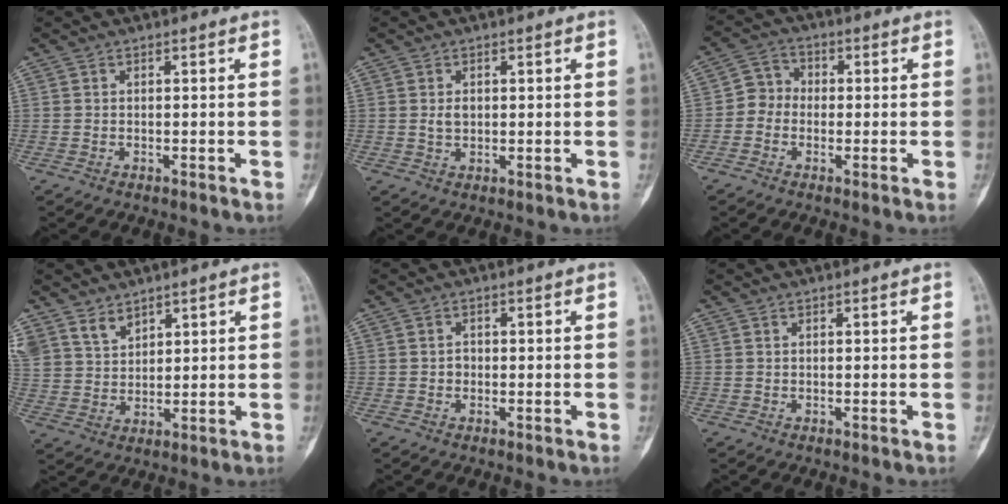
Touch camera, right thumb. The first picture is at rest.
{"total": 2.3, "force": [0.3, 1.7, 1.5], "torque": [-0.018, 0.004, 0.008]}
{"total": 5.0, "force": [-0.9, 4.5, 2.2], "torque": [-0.010, 0.018, -0.035]}
{"total": 6.6, "force": [4.9, 4.1, 1.6], "torque": [-0.007, -0.022, 0.106]}
{"total": 1.3, "force": [0.0, 1.2, 0.6], "torque": [0.004, 0.007, -0.002]}
{"total": 0.0}